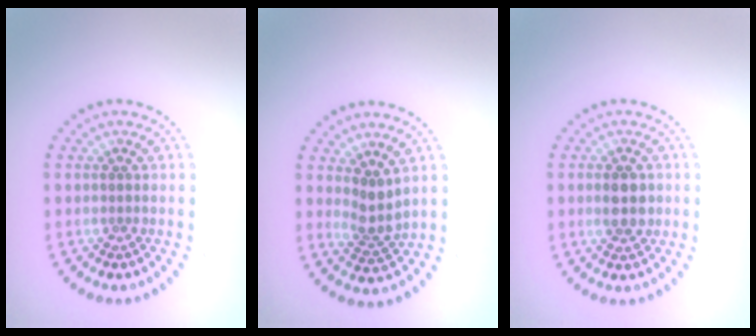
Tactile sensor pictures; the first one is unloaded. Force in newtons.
{"total": 2.4, "press": 1.8, "slide": 1.5}
{"total": 2.8, "press": 2.8, "slide": 0.1}